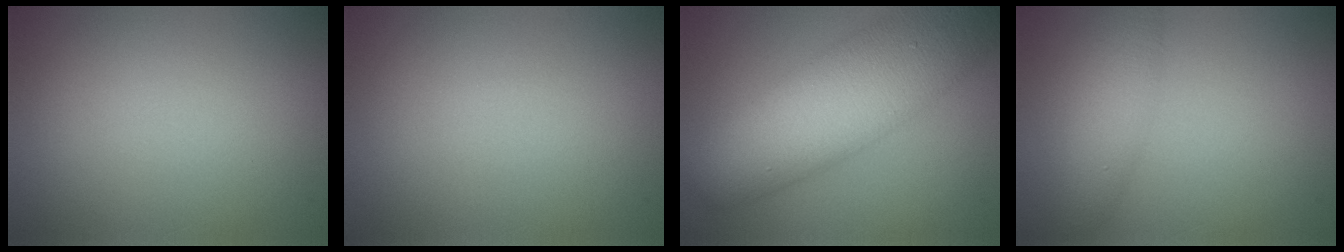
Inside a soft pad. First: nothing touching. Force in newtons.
{"total": 0.0}
{"total": 11.7, "press": 11.7, "slide": 0.5}
{"total": 2.9, "press": 2.9, "slide": 0.1}